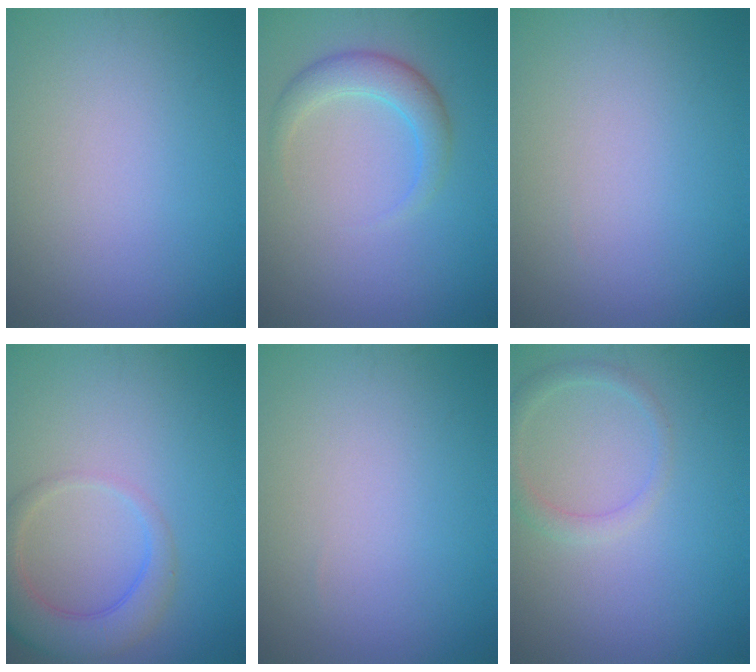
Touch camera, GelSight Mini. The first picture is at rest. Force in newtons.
{"total": 3.1, "press": 3.1, "slide": 0.1}
{"total": 0.0}
{"total": 4.4, "press": 4.3, "slide": 0.6}
{"total": 0.0}
{"total": 1.9, "press": 1.9, "slide": 0.1}